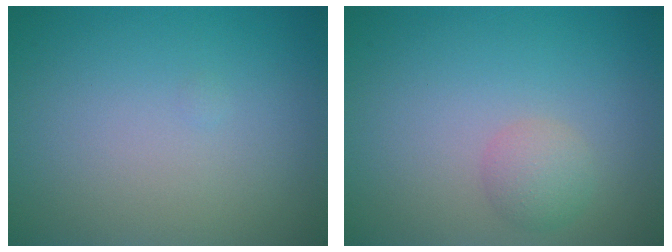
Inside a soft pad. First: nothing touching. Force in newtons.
{"total": 1.9, "press": 1.9, "slide": 0.1}